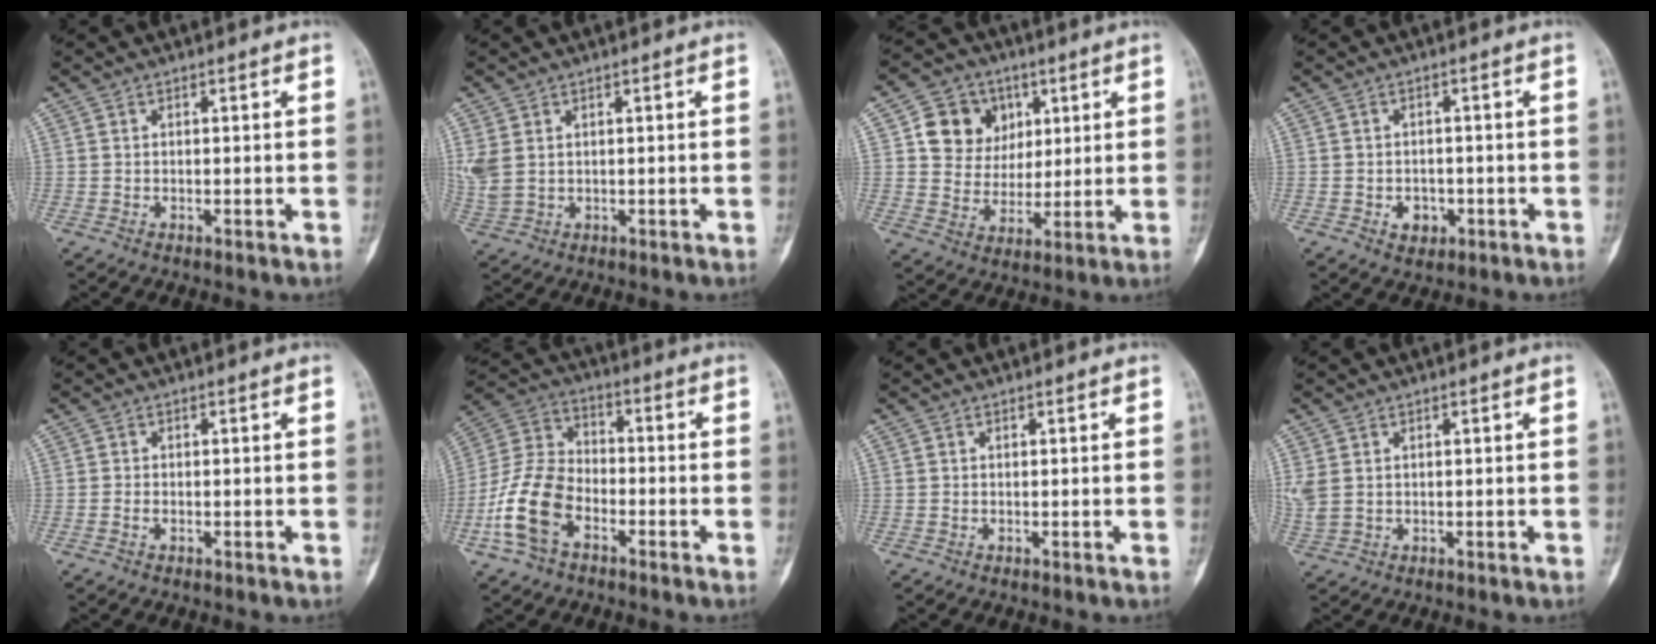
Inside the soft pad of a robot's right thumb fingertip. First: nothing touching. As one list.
[{"total": 4.8, "force": [1.2, 3.4, 3.2], "torque": [-0.089, 0.001, 0.037]}, {"total": 11.3, "force": [3.8, 9.8, 4.1], "torque": [-0.026, -0.009, 0.068]}, {"total": 3.5, "force": [-1.3, 2.7, 1.7], "torque": [-0.008, 0.007, -0.012]}, {"total": 0.9, "force": [-0.4, 0.6, 0.6], "torque": [-0.012, 0.004, -0.008]}, {"total": 13.5, "force": [-5.6, 8.5, 8.8], "torque": [-0.182, 0.034, -0.115]}, {"total": 0.0}, {"total": 3.6, "force": [1.0, 2.5, 2.4], "torque": [-0.070, 0.003, 0.029]}]